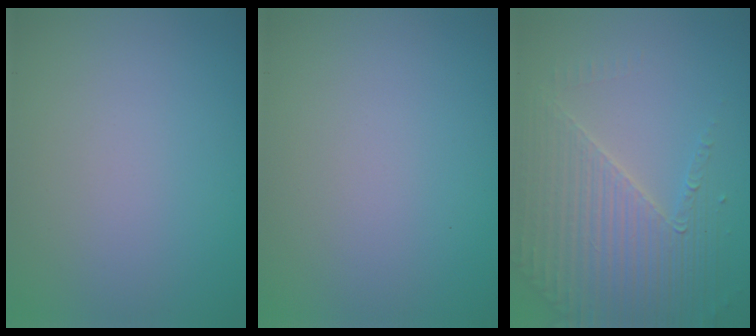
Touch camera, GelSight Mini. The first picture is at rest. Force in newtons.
{"total": 0.0}
{"total": 4.2, "press": 3.9, "slide": 1.4}